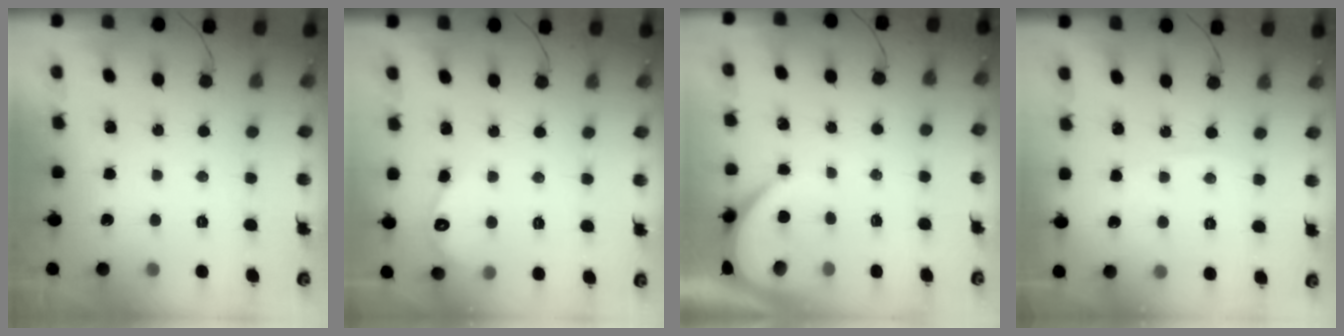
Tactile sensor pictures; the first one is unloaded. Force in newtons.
{"total": 3.9, "press": 3.9, "slide": 0.4}
{"total": 3.9, "press": 3.9, "slide": 0.6}
{"total": 2.6, "press": 2.6, "slide": 0.2}